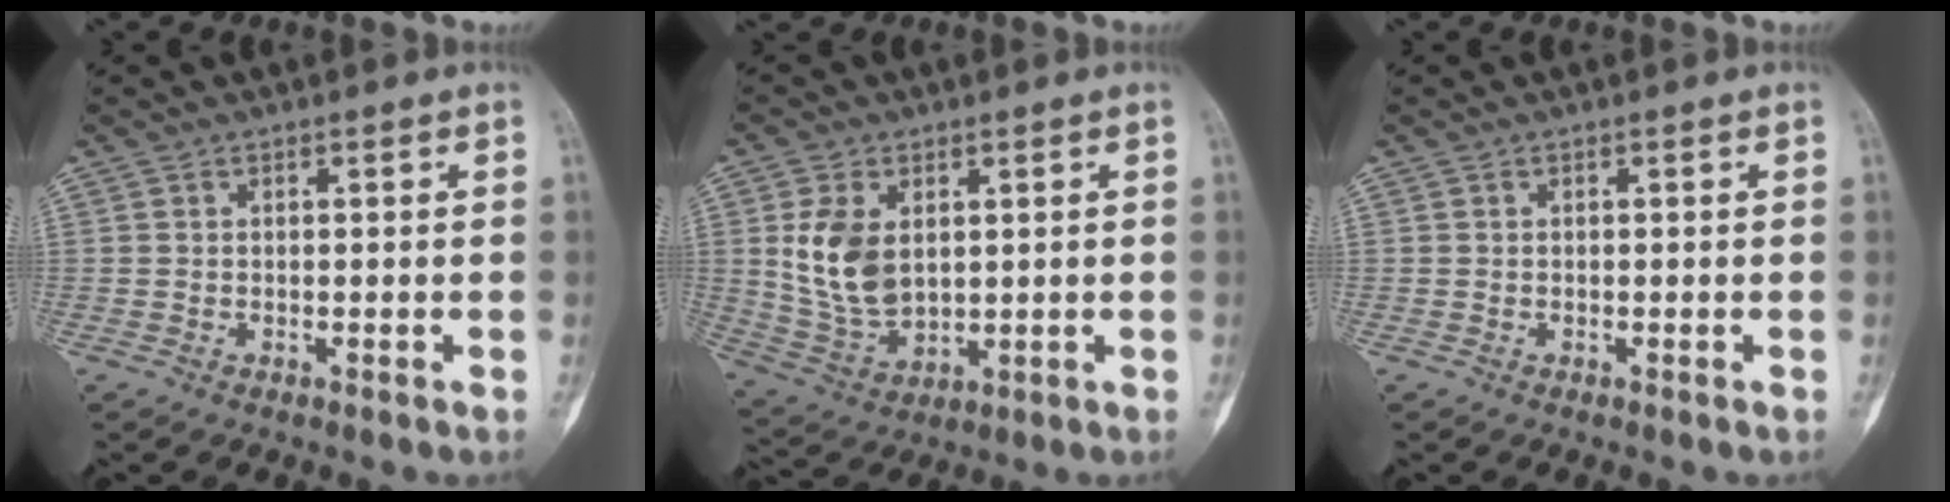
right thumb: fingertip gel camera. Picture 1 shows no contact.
{"total": 10.9, "force": [2.3, 7.0, 8.0], "torque": [-0.144, -0.013, 0.060]}
{"total": 0.0}